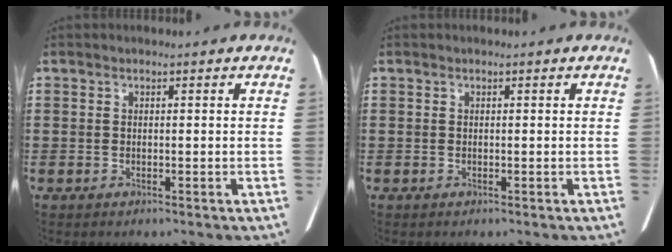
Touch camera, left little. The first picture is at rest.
{"total": 0.0}